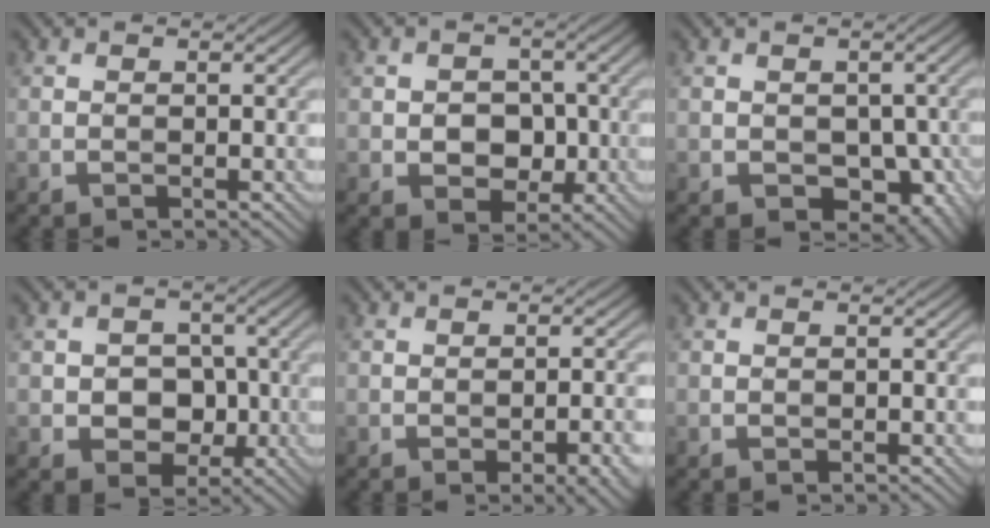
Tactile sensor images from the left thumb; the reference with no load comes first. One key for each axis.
{"total": 4.4, "fx": -0.7, "fy": 3.6, "fz": 2.5, "tx": -0.043, "ty": -0.003, "tz": -0.016}
{"total": 6.2, "fx": -1.4, "fy": 4.5, "fz": 4.1, "tx": -0.067, "ty": -0.026, "tz": -0.014}
{"total": 5.0, "fx": -0.8, "fy": 4.2, "fz": 2.6, "tx": -0.040, "ty": -0.002, "tz": -0.025}
{"total": 6.2, "fx": -2.8, "fy": 2.0, "fz": 5.1, "tx": -0.065, "ty": -0.005, "tz": -0.024}
{"total": 0.0}